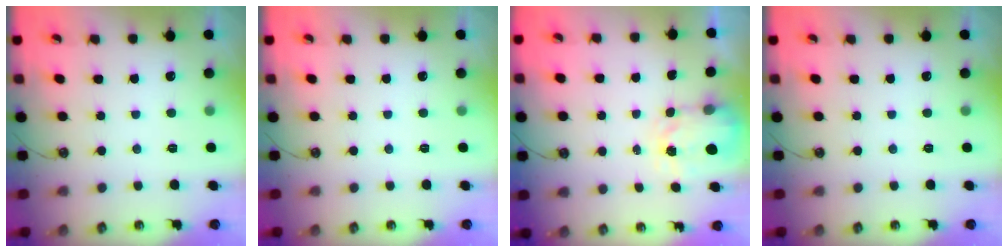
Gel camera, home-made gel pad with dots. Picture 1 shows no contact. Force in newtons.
{"total": 0.0}
{"total": 3.9, "press": 3.8, "slide": 0.5}
{"total": 0.0}